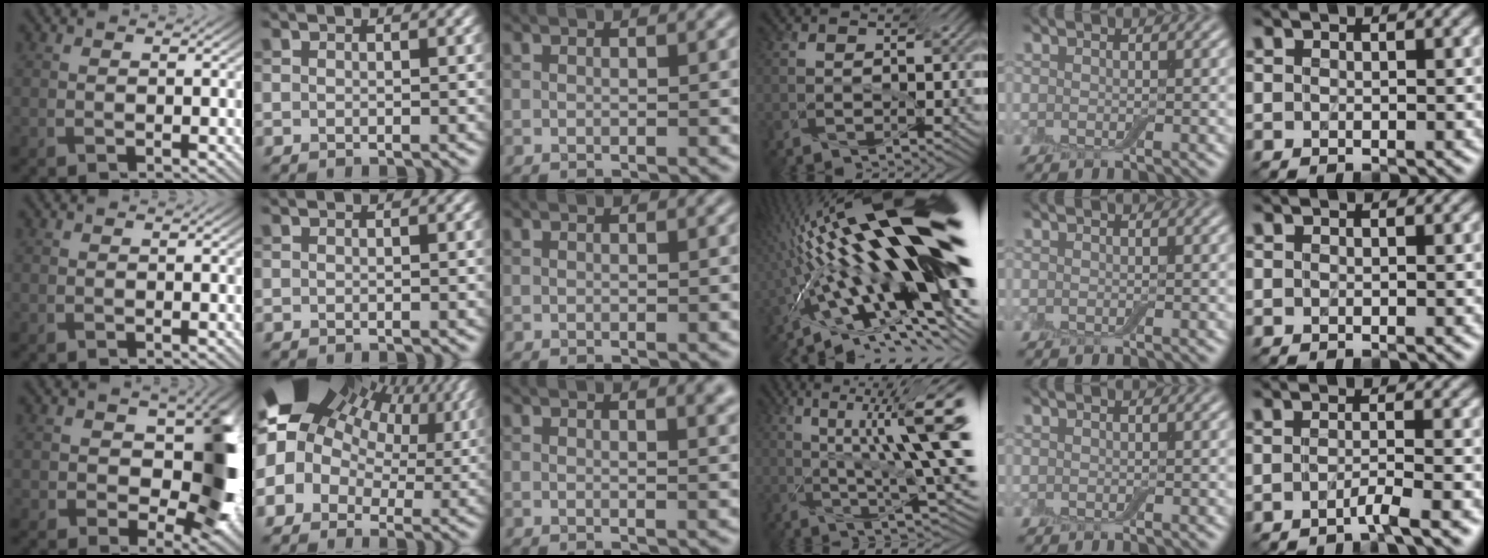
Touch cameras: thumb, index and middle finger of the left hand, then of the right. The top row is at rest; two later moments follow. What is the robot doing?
{"motion": "screw", "object": "jar lid"}